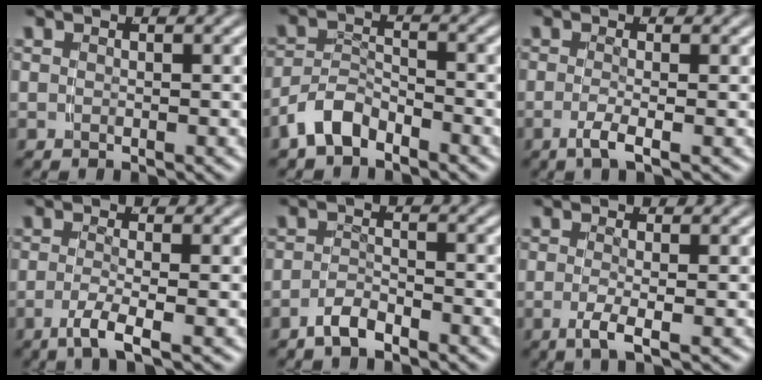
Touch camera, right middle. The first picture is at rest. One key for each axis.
{"total": 3.6, "fx": -2.8, "fy": 1.6, "fz": 1.5, "tx": -0.022, "ty": 0.001, "tz": -0.052}
{"total": 2.0, "fx": -1.0, "fy": -0.2, "fz": 1.7, "tx": -0.045, "ty": -0.010, "tz": -0.017}
{"total": 2.9, "fx": -1.5, "fy": 0.1, "fz": 2.5, "tx": -0.058, "ty": -0.016, "tz": -0.021}
{"total": 2.1, "fx": -1.9, "fy": 0.3, "fz": 0.9, "tx": -0.016, "ty": 0.001, "tz": -0.038}
{"total": 2.2, "fx": -0.9, "fy": -0.1, "fz": 2.0, "tx": -0.054, "ty": -0.013, "tz": -0.012}